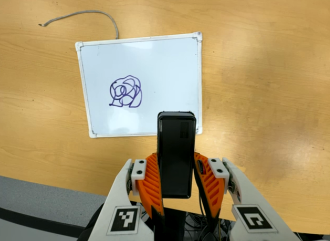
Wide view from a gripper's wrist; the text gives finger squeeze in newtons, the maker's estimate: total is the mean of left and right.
{"total": 4.2, "left": 2.6, "right": 5.7}